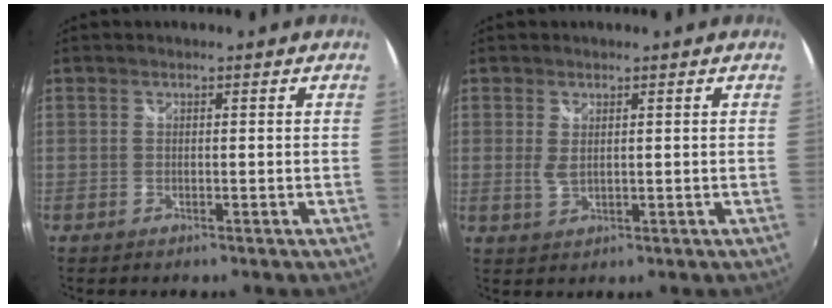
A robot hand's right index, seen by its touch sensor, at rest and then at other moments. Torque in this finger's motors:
{"motor_torque": [0.49, 0.32, 0.06, 0.04]}